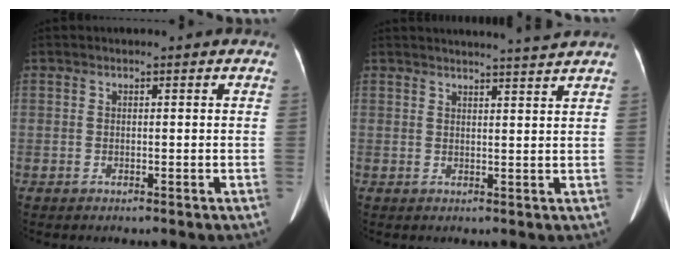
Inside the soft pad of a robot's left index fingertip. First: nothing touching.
{"total": 6.0, "force": [5.6, -1.5, 1.6], "torque": [-0.022, -0.003, 0.066]}